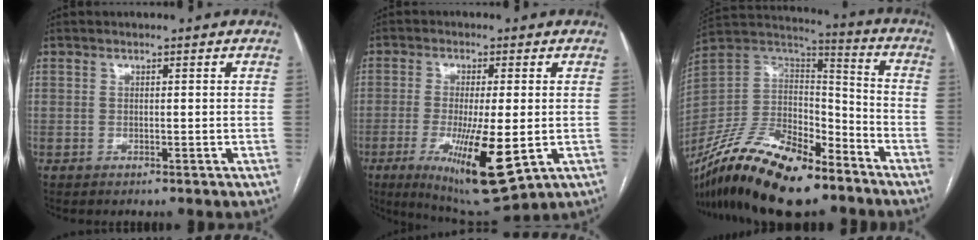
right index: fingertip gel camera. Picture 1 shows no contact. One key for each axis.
{"total": 13.1, "fx": -3.6, "fy": 2.3, "fz": 12.3, "tx": -0.217, "ty": -0.037, "tz": -0.048}
{"total": 24.2, "fx": -17.2, "fy": 8.4, "fz": 14.9, "tx": -0.283, "ty": -0.006, "tz": -0.310}